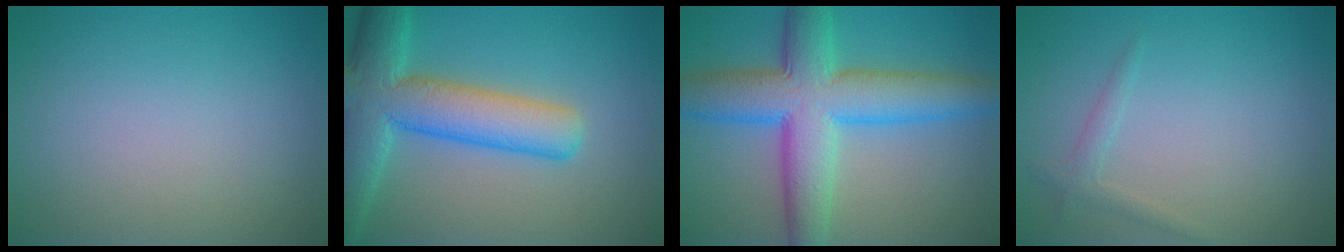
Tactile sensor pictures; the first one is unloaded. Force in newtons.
{"total": 8.9, "press": 8.8, "slide": 0.4}
{"total": 9.8, "press": 9.8, "slide": 0.1}
{"total": 1.2, "press": 1.2, "slide": 0.1}